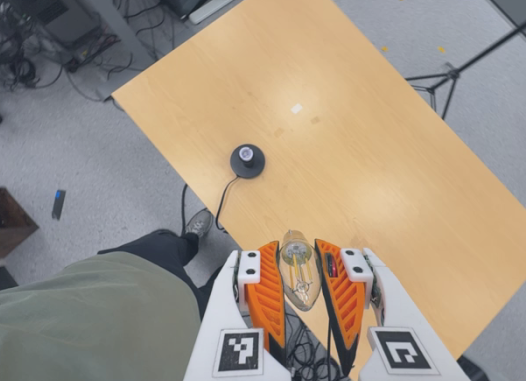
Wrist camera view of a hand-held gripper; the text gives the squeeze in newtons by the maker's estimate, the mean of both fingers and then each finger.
{"total": 22.0, "left": 24.6, "right": 19.5}